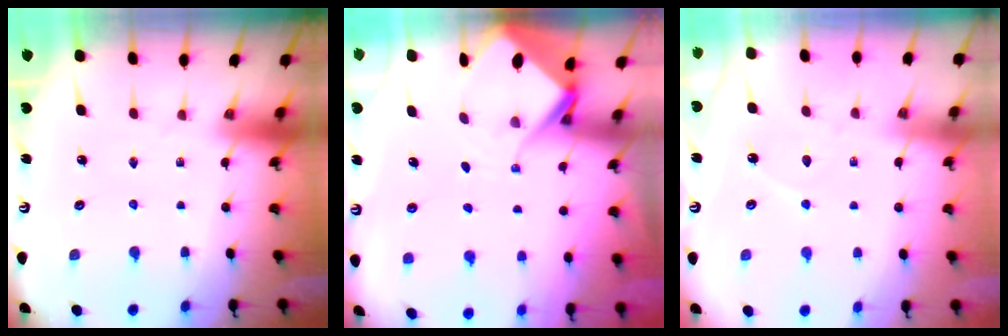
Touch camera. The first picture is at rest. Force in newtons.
{"total": 5.0, "press": 5.0, "slide": 0.5}
{"total": 3.8, "press": 3.8, "slide": 0.2}